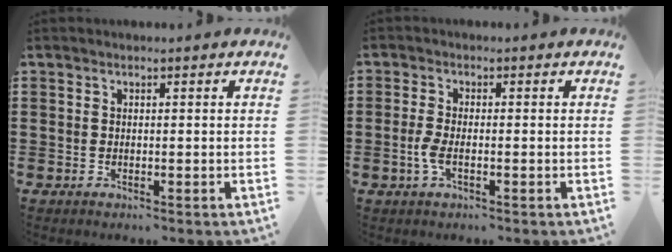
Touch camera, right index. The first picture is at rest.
{"total": 2.9, "force": [-1.0, 0.9, 2.6], "torque": [-0.068, -0.007, -0.024]}